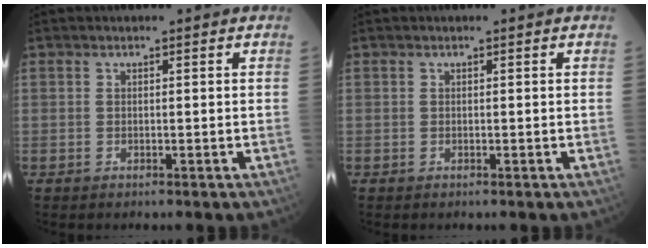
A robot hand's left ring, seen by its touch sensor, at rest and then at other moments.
{"total": 0.0}